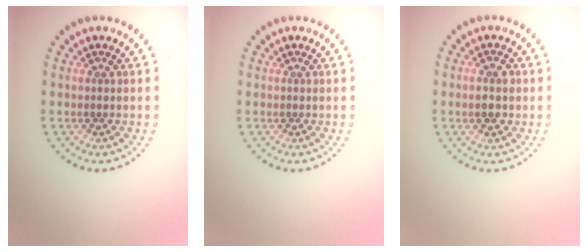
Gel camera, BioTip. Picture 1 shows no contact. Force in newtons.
{"total": 0.0}
{"total": 2.4, "press": 2.4, "slide": 0.2}